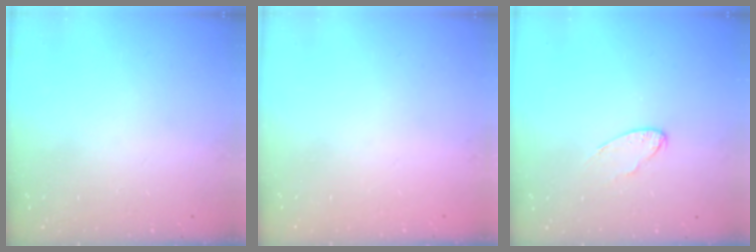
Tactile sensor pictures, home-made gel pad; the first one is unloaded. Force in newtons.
{"total": 0.0}
{"total": 5.8, "press": 5.8, "slide": 0.5}